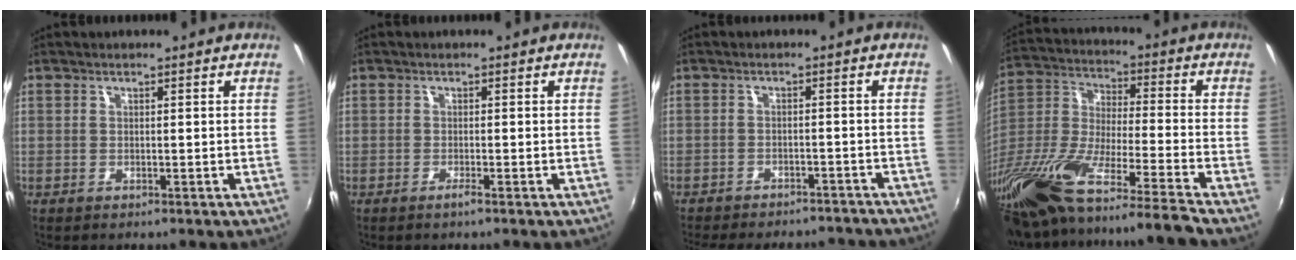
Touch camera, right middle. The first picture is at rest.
{"total": 0.9, "force": [-0.7, -0.2, 0.6], "torque": [-0.013, -0.003, -0.016]}
{"total": 16.9, "force": [-14.7, 5.4, 6.2], "torque": [-0.137, -0.001, -0.185]}
{"total": 24.2, "force": [-17.9, 0.6, 16.3], "torque": [-0.274, -0.067, -0.316]}